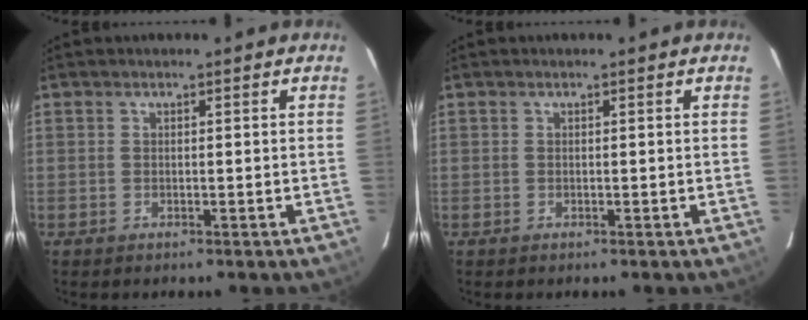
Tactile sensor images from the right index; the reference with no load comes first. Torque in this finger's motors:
{"motor_torque": [0.00, 0.00, 0.00, 0.00]}